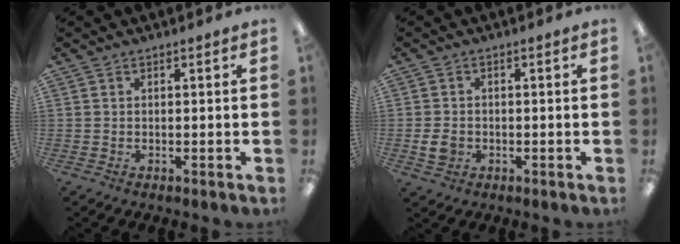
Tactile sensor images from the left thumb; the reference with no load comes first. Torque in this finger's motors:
{"motor_torque": [-0.16, 0.22, 0.08, -0.09, 0.00]}